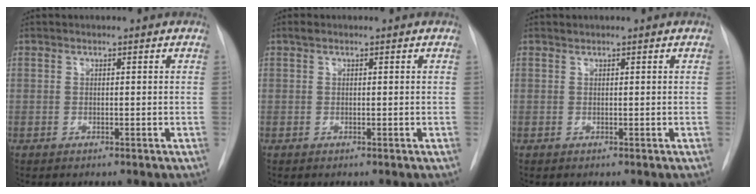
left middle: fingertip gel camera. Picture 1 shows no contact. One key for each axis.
{"total": 0.7, "fx": 0.4, "fy": 0.4, "fz": 0.3, "tx": -0.005, "ty": 0.012, "tz": 0.007}
{"total": 0.0}